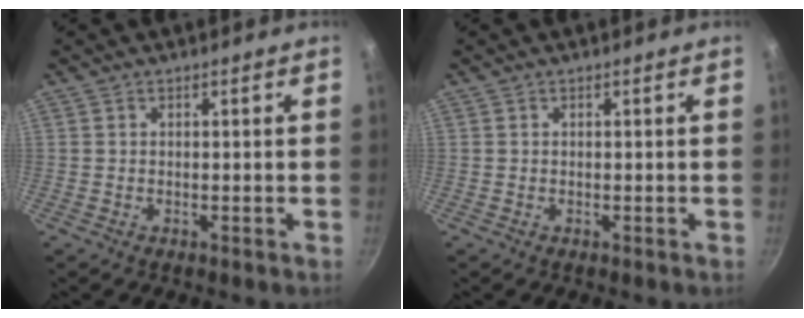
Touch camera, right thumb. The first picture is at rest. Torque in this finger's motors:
{"motor_torque": [0.00, 0.00, -0.09, -0.09, 0.06]}